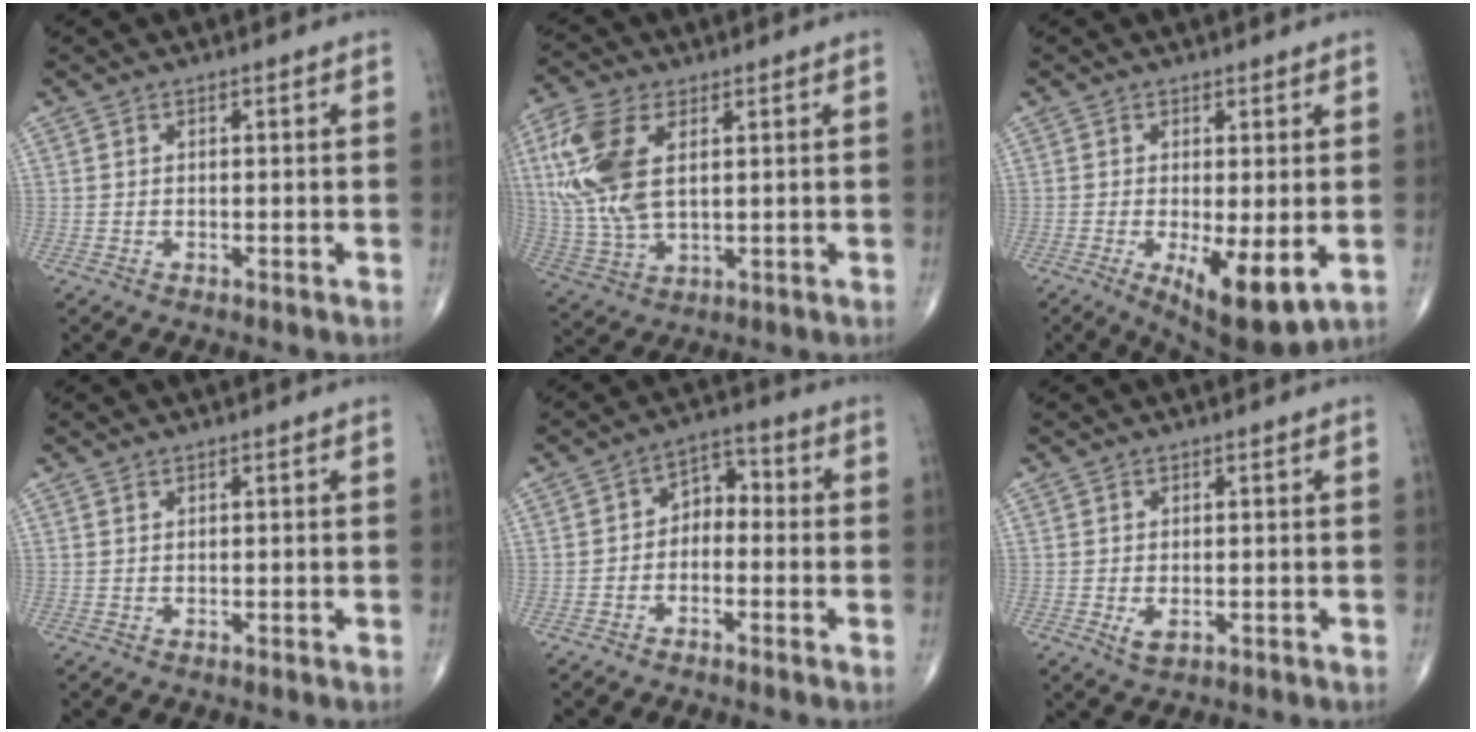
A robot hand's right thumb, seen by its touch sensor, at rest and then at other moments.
{"total": 14.6, "force": [3.6, 7.8, 11.8], "torque": [-0.272, -0.003, 0.076]}
{"total": 10.0, "force": [-2.4, 3.3, 9.1], "torque": [-0.141, -0.026, -0.029]}
{"total": 0.0}
{"total": 5.2, "force": [-1.2, 3.7, 3.5], "torque": [-0.032, 0.035, -0.035]}
{"total": 2.1, "force": [-0.4, 1.2, 1.7], "torque": [-0.030, -0.005, -0.003]}